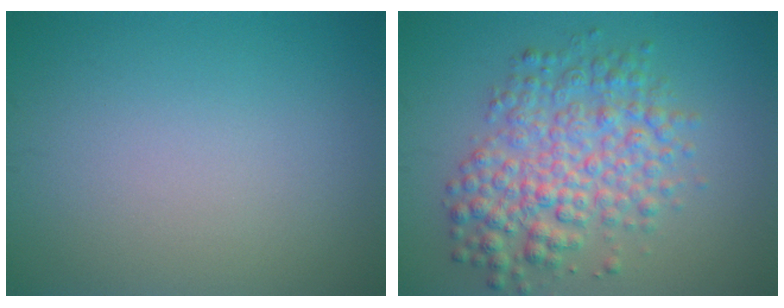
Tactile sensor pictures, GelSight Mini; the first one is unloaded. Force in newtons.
{"total": 6.1, "press": 6.1, "slide": 0.1}